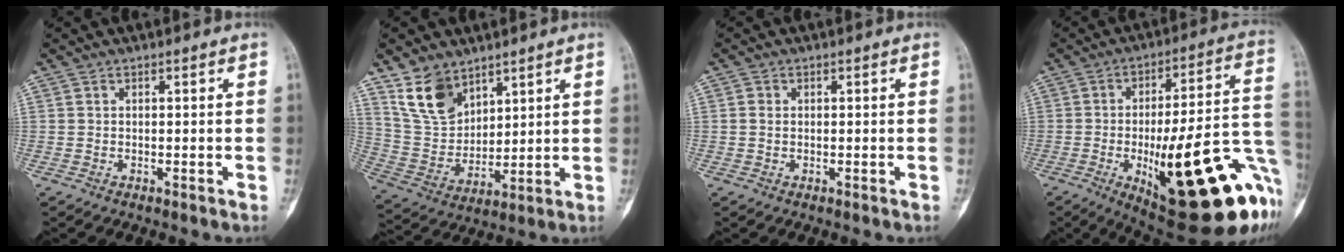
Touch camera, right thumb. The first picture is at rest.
{"total": 11.3, "force": [7.6, 6.7, 5.1], "torque": [-0.079, -0.039, 0.164]}
{"total": 1.1, "force": [0.0, 0.8, 0.7], "torque": [-0.013, 0.001, 0.000]}
{"total": 31.4, "force": [-9.3, 9.5, 28.5], "torque": [-0.319, 0.012, -0.114]}